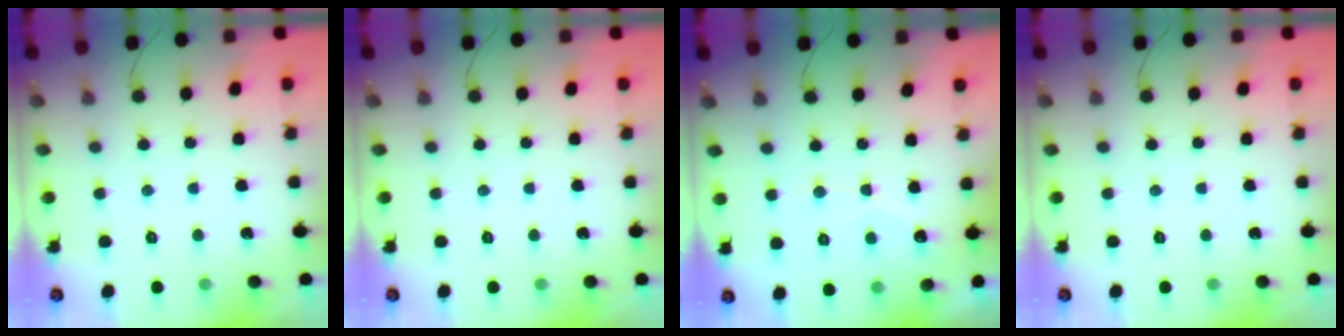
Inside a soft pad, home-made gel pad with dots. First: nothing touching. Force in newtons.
{"total": 0.0}
{"total": 3.8, "press": 3.8, "slide": 0.1}
{"total": 0.0}